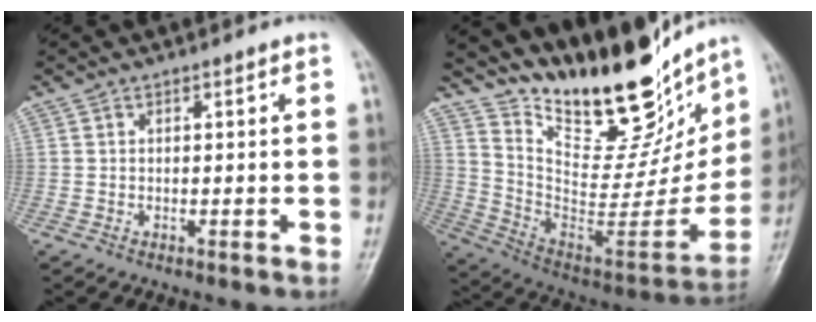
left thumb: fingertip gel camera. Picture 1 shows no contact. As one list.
[{"total": 28.6, "force": [21.2, 10.6, 16.1], "torque": [-0.212, -0.104, 0.341]}]